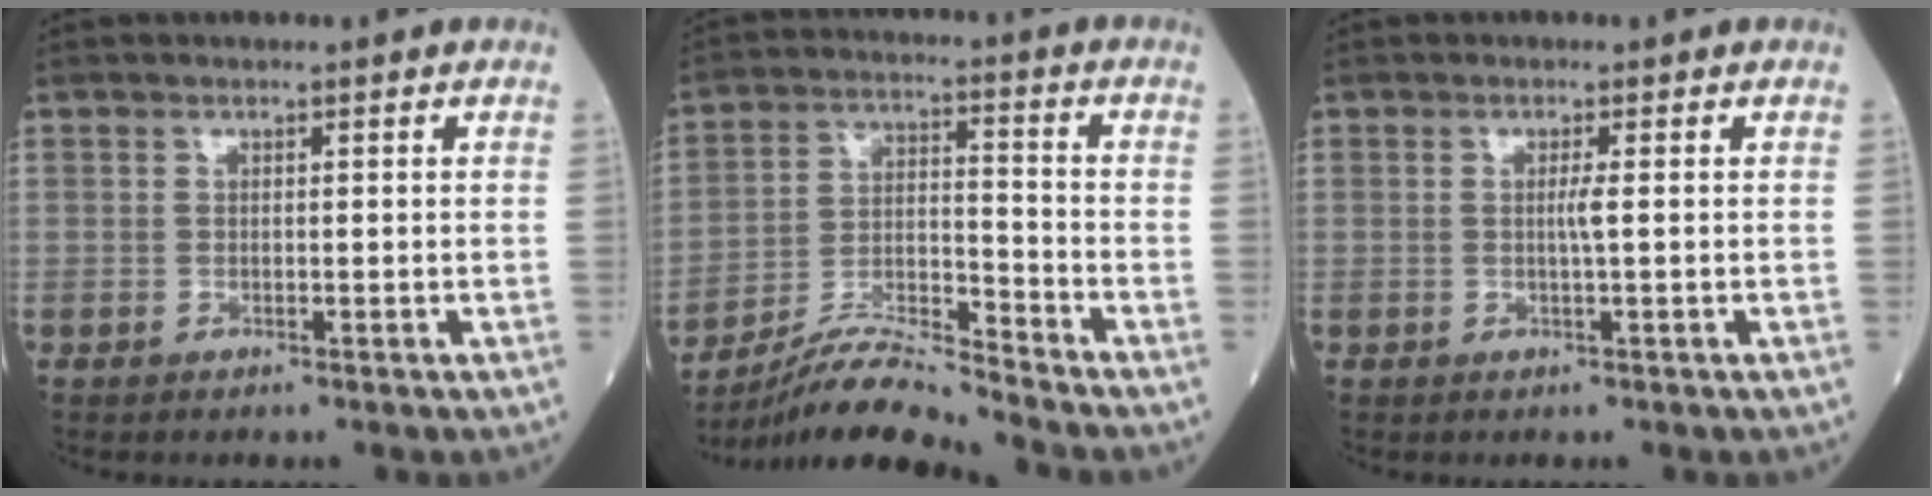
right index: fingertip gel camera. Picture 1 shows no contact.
{"total": 9.6, "force": [-9.0, -1.3, 3.0], "torque": [-0.062, 0.005, -0.167]}
{"total": 1.4, "force": [0.0, -0.4, 1.3], "torque": [-0.026, -0.001, -0.002]}